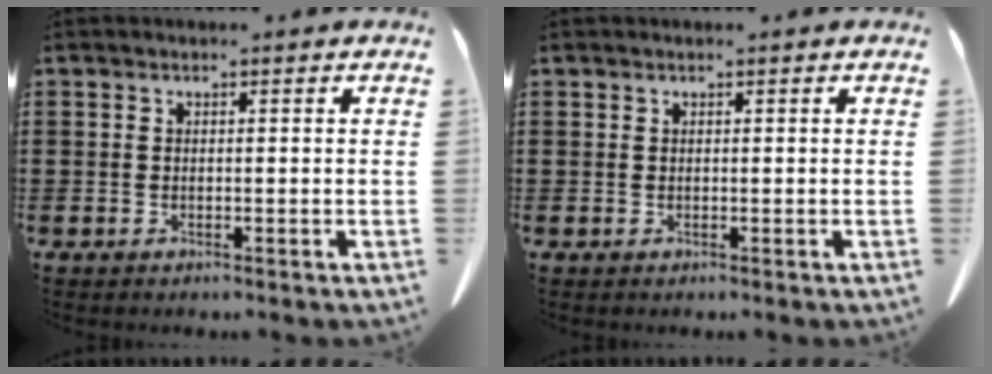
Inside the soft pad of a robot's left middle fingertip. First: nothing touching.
{"total": 0.0}